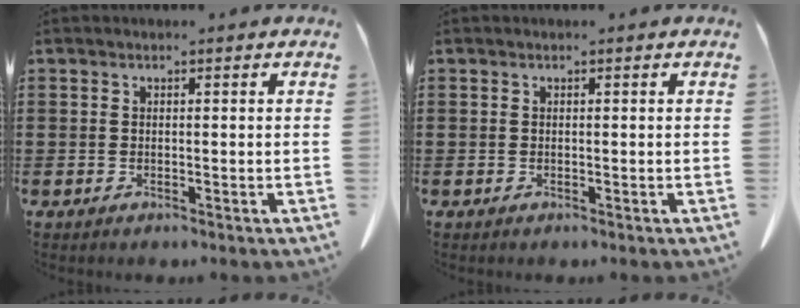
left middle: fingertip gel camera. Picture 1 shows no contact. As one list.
[{"total": 0.0}]